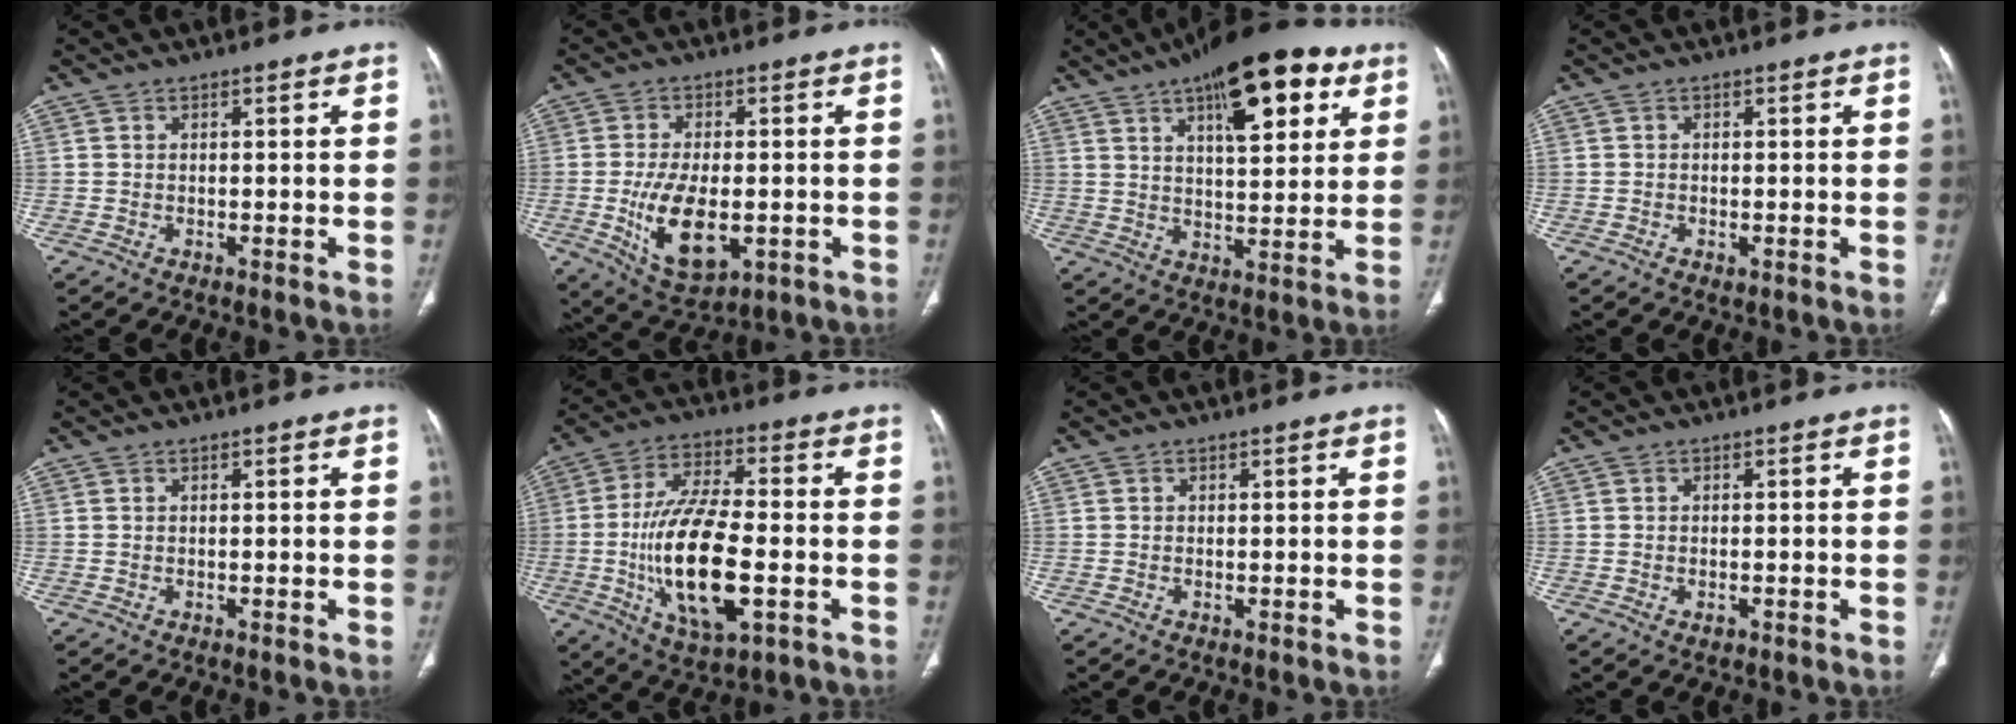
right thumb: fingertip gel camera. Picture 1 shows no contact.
{"total": 12.1, "force": [-2.6, 6.3, 9.9], "torque": [-0.167, -0.007, -0.028]}
{"total": 18.7, "force": [8.9, 6.9, 14.9], "torque": [-0.193, -0.016, 0.131]}
{"total": 0.8, "force": [-0.3, 0.7, 0.4], "torque": [-0.001, -0.001, -0.004]}
{"total": 0.0}
{"total": 18.8, "force": [-3.9, 7.6, 16.7], "torque": [-0.313, 0.007, -0.062]}
{"total": 0.0}
{"total": 1.2, "force": [-0.6, 0.7, 0.7], "torque": [-0.009, 0.004, -0.005]}